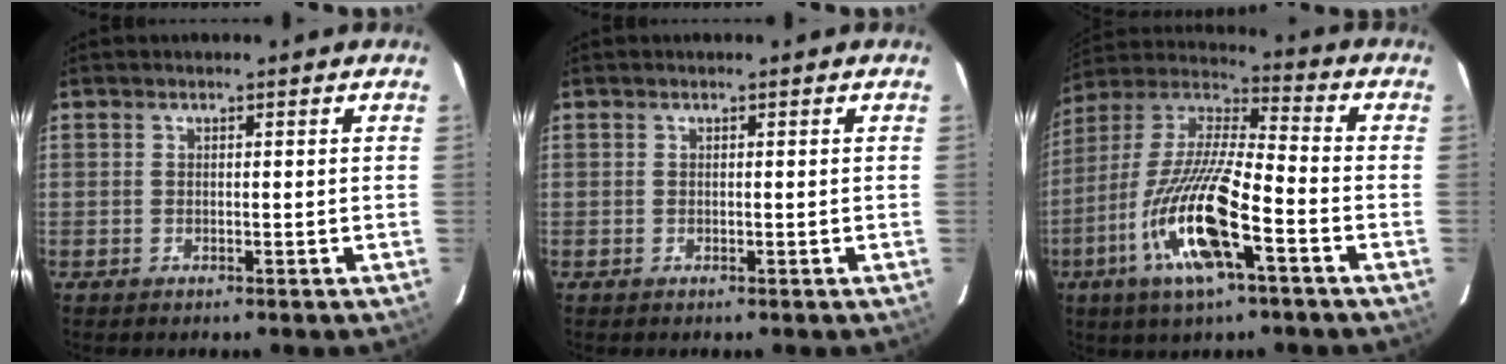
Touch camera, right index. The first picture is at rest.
{"total": 0.0}
{"total": 17.4, "force": [-6.9, 3.0, 15.6], "torque": [-0.324, -0.014, -0.128]}